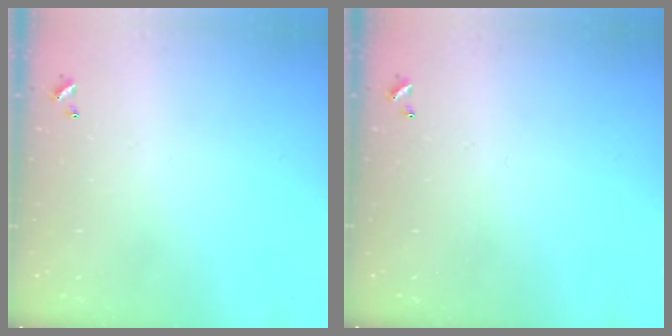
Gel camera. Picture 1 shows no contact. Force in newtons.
{"total": 0.0}